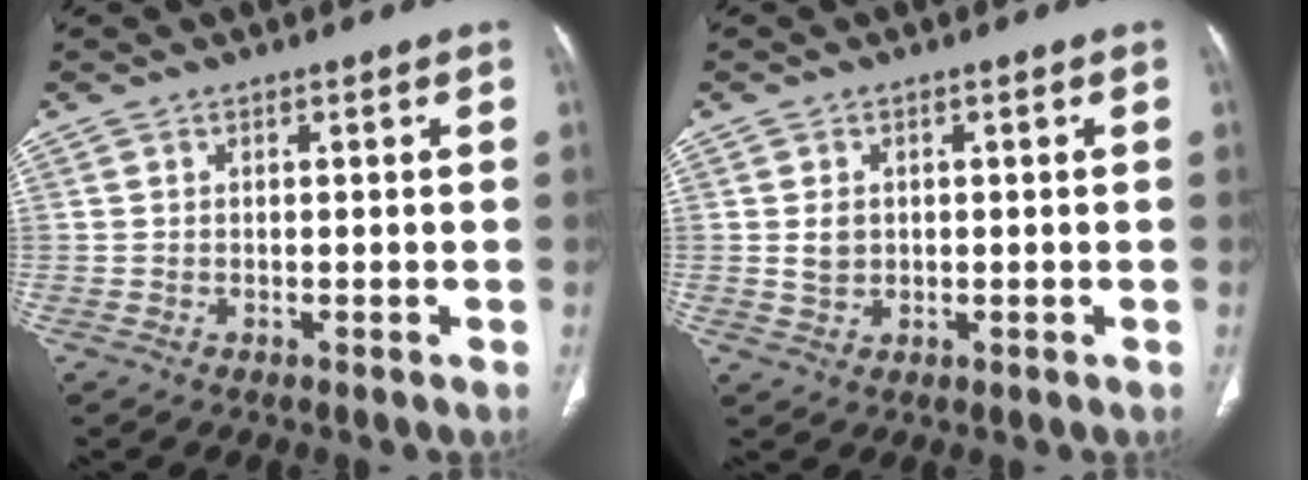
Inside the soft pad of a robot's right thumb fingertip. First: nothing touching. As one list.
[{"total": 2.8, "force": [0.3, 2.3, 1.7], "torque": [-0.020, -0.001, 0.010]}]